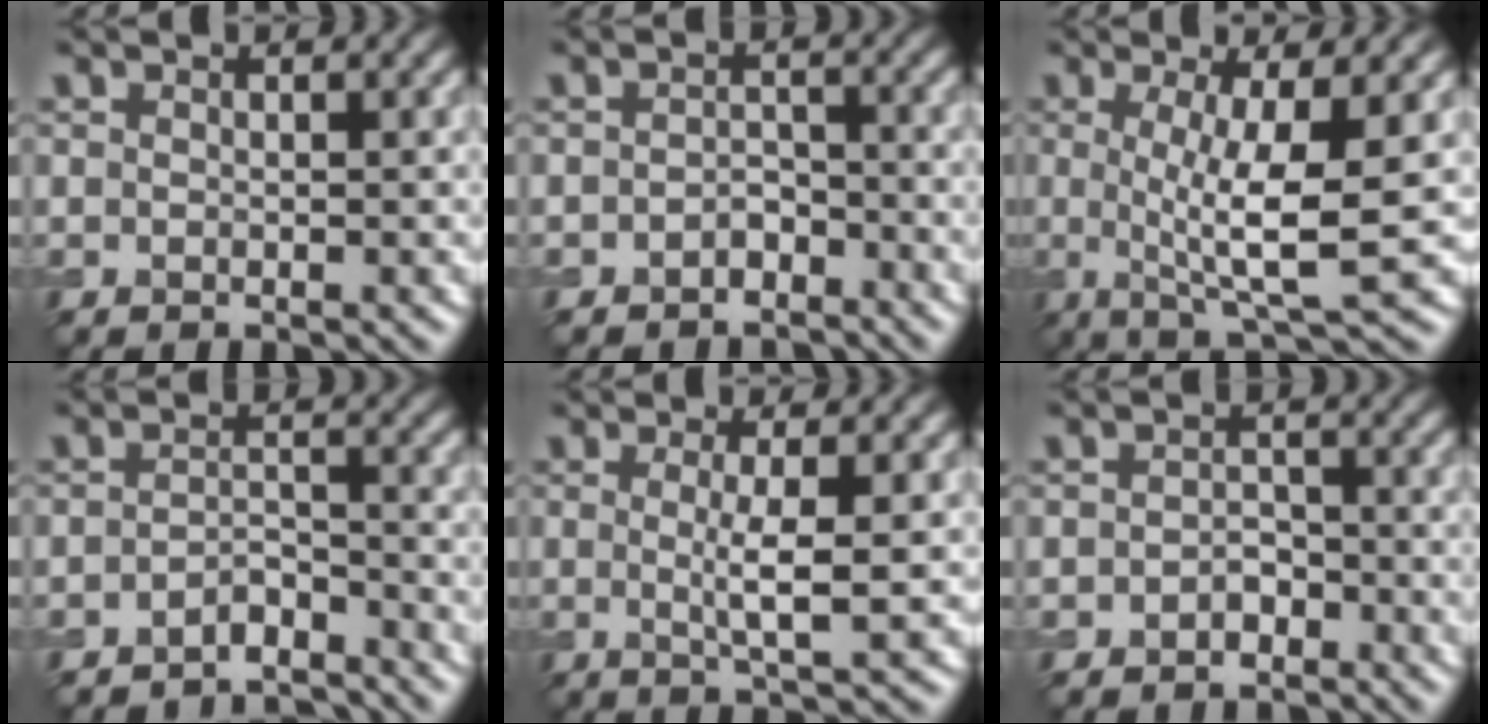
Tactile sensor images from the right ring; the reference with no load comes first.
{"total": 2.0, "force": [-1.5, 1.1, 0.6], "torque": [-0.008, 0.006, -0.029]}
{"total": 7.2, "force": [-0.1, 1.5, 7.0], "torque": [-0.108, -0.006, -0.001]}
{"total": 3.4, "force": [-3.2, 0.9, 1.0], "torque": [-0.017, 0.001, -0.060]}
{"total": 3.2, "force": [0.1, 0.5, 3.1], "torque": [-0.055, -0.007, -0.001]}
{"total": 1.8, "force": [-1.2, 1.2, 0.7], "torque": [-0.009, 0.005, -0.023]}